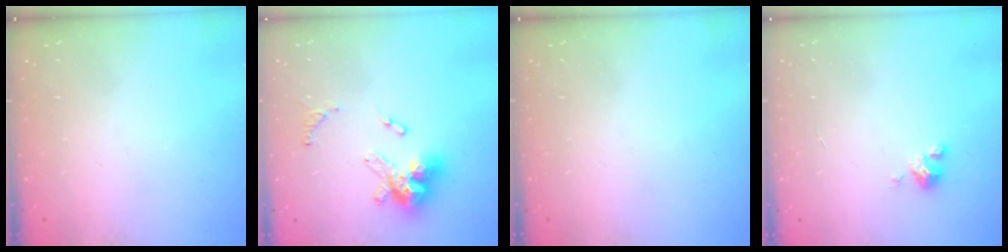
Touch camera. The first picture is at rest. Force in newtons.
{"total": 13.4, "press": 13.4, "slide": 1.3}
{"total": 0.0}
{"total": 3.7, "press": 3.7, "slide": 0.3}